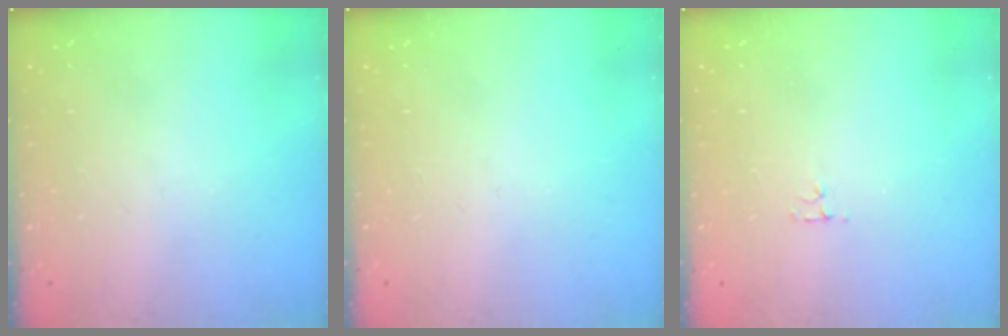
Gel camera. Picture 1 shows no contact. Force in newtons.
{"total": 0.0}
{"total": 3.1, "press": 3.0, "slide": 0.4}